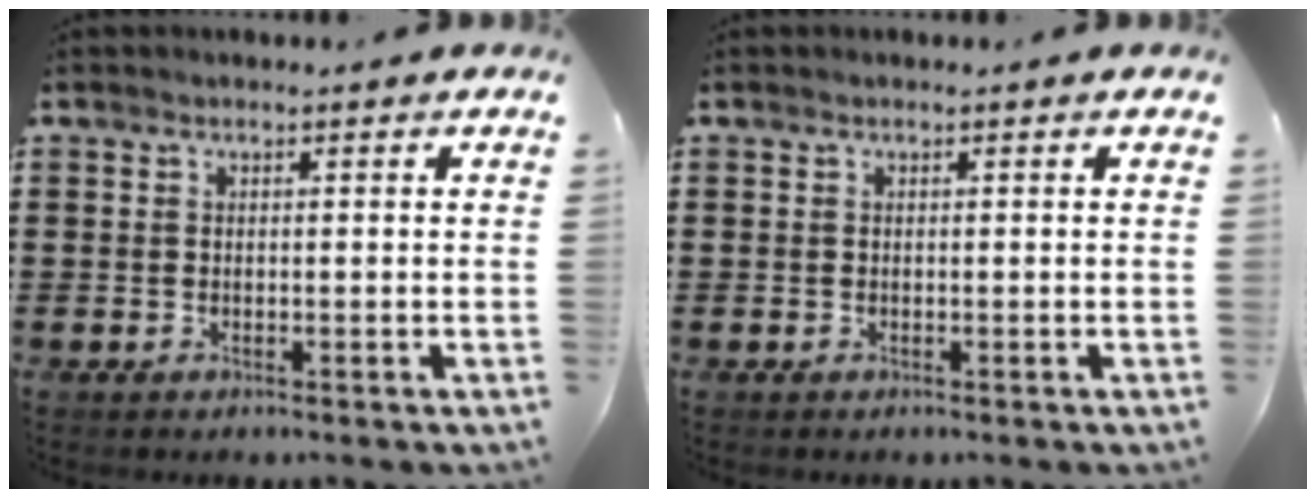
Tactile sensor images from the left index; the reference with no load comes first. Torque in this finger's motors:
{"motor_torque": [0.00, 0.00, 0.00, 0.00]}